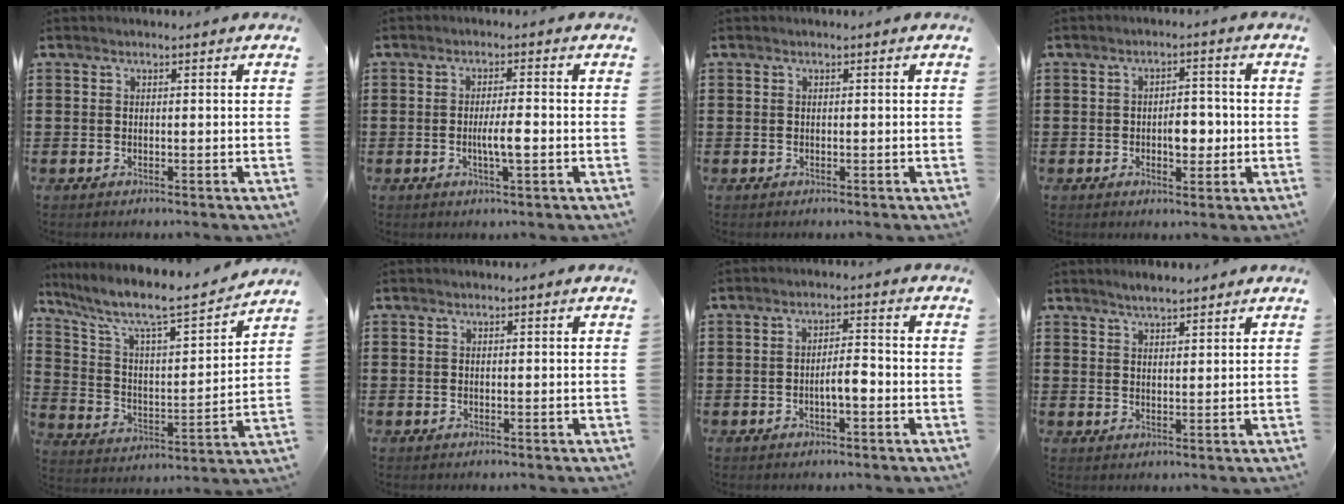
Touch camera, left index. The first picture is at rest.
{"total": 3.9, "force": [-0.5, 0.6, 3.8], "torque": [-0.074, -0.004, -0.012]}
{"total": 0.0}
{"total": 4.3, "force": [-0.7, 2.3, 3.6], "torque": [-0.052, 0.000, -0.019]}
{"total": 7.9, "force": [6.5, 1.4, 4.3], "torque": [-0.116, -0.047, 0.102]}
{"total": 0.0}
{"total": 3.4, "force": [-1.1, 1.0, 3.1], "torque": [-0.055, 0.007, -0.023]}
{"total": 2.4, "force": [2.4, 0.2, 0.6], "torque": [-0.015, 0.001, 0.045]}